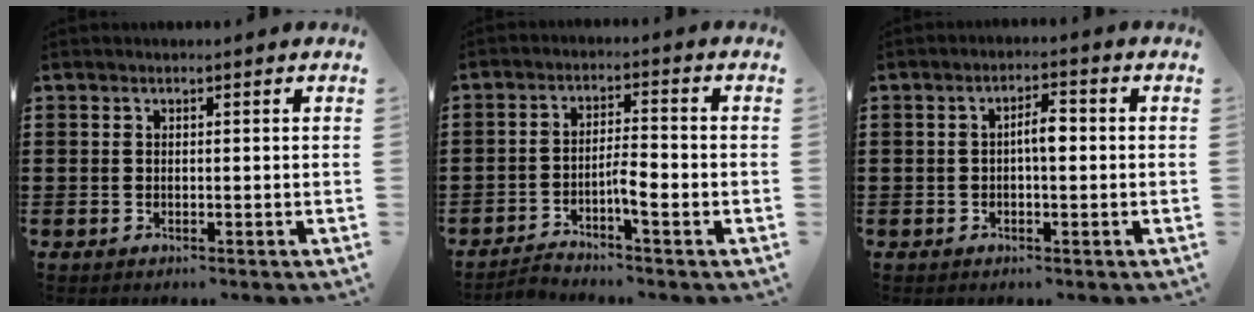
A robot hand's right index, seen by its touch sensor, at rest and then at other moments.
{"total": 4.0, "force": [-2.2, 0.6, 3.2], "torque": [-0.065, 0.002, -0.045]}
{"total": 3.4, "force": [-0.2, 1.0, 3.2], "torque": [-0.059, 0.005, -0.006]}